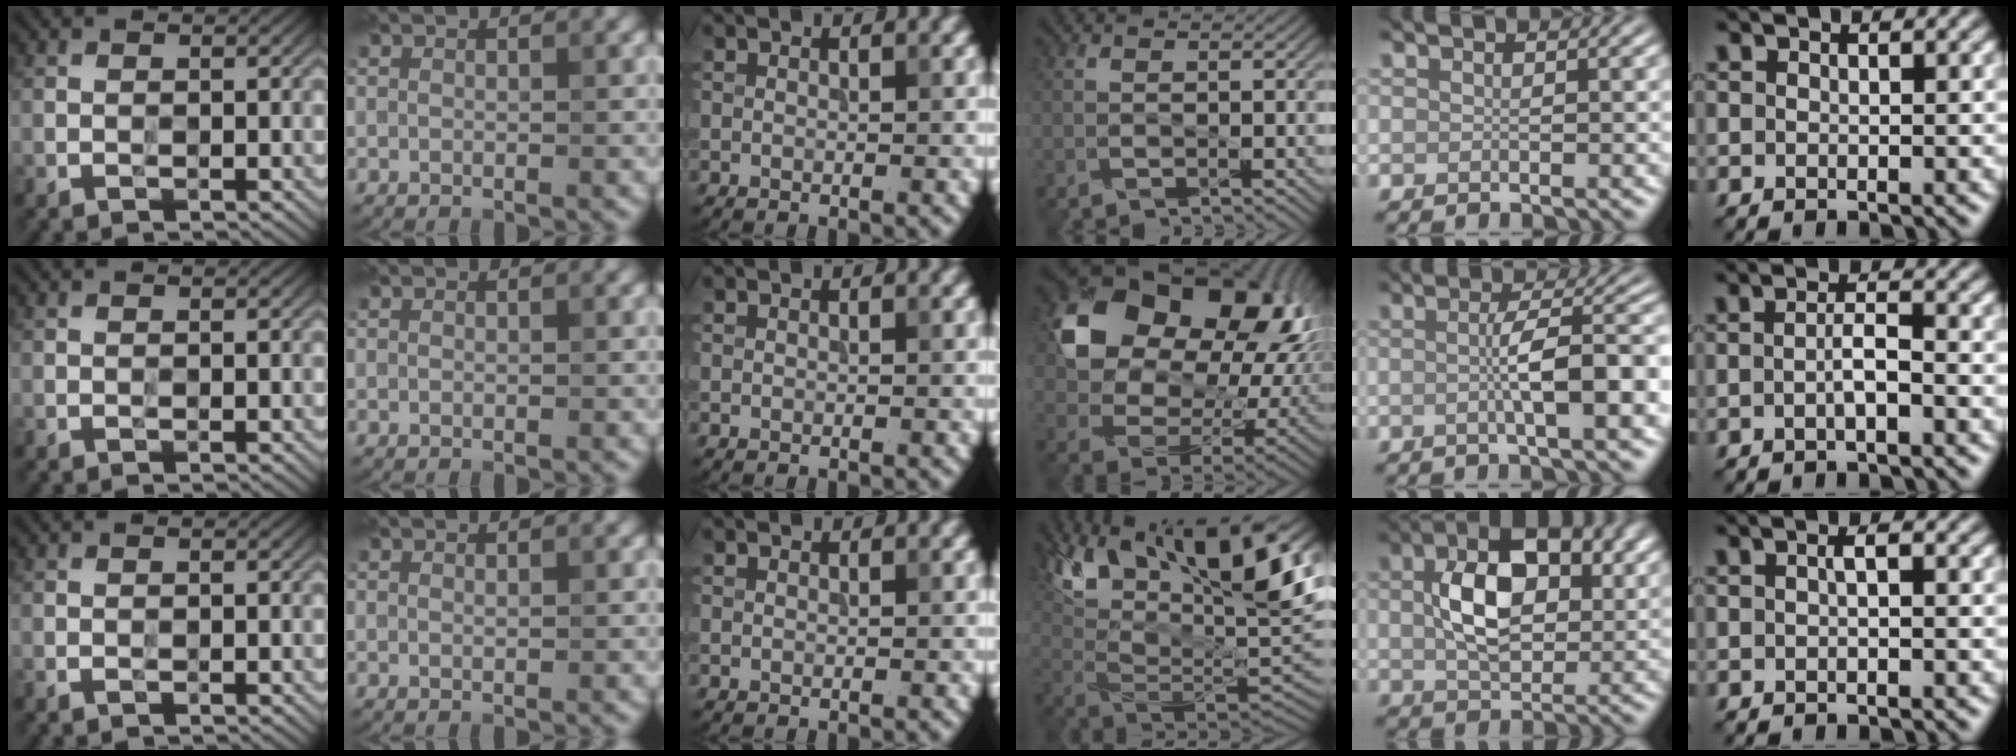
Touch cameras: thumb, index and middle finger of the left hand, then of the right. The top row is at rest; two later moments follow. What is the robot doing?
{"motion": "wipe", "object": "glasses"}